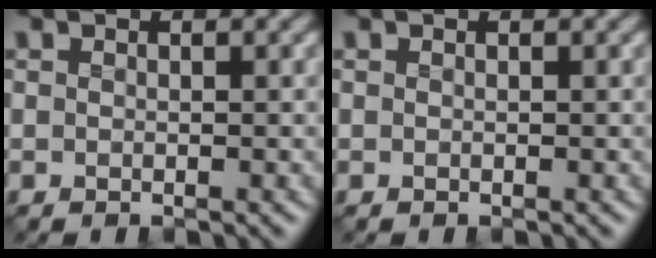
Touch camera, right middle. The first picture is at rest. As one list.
[{"total": 0.0}]